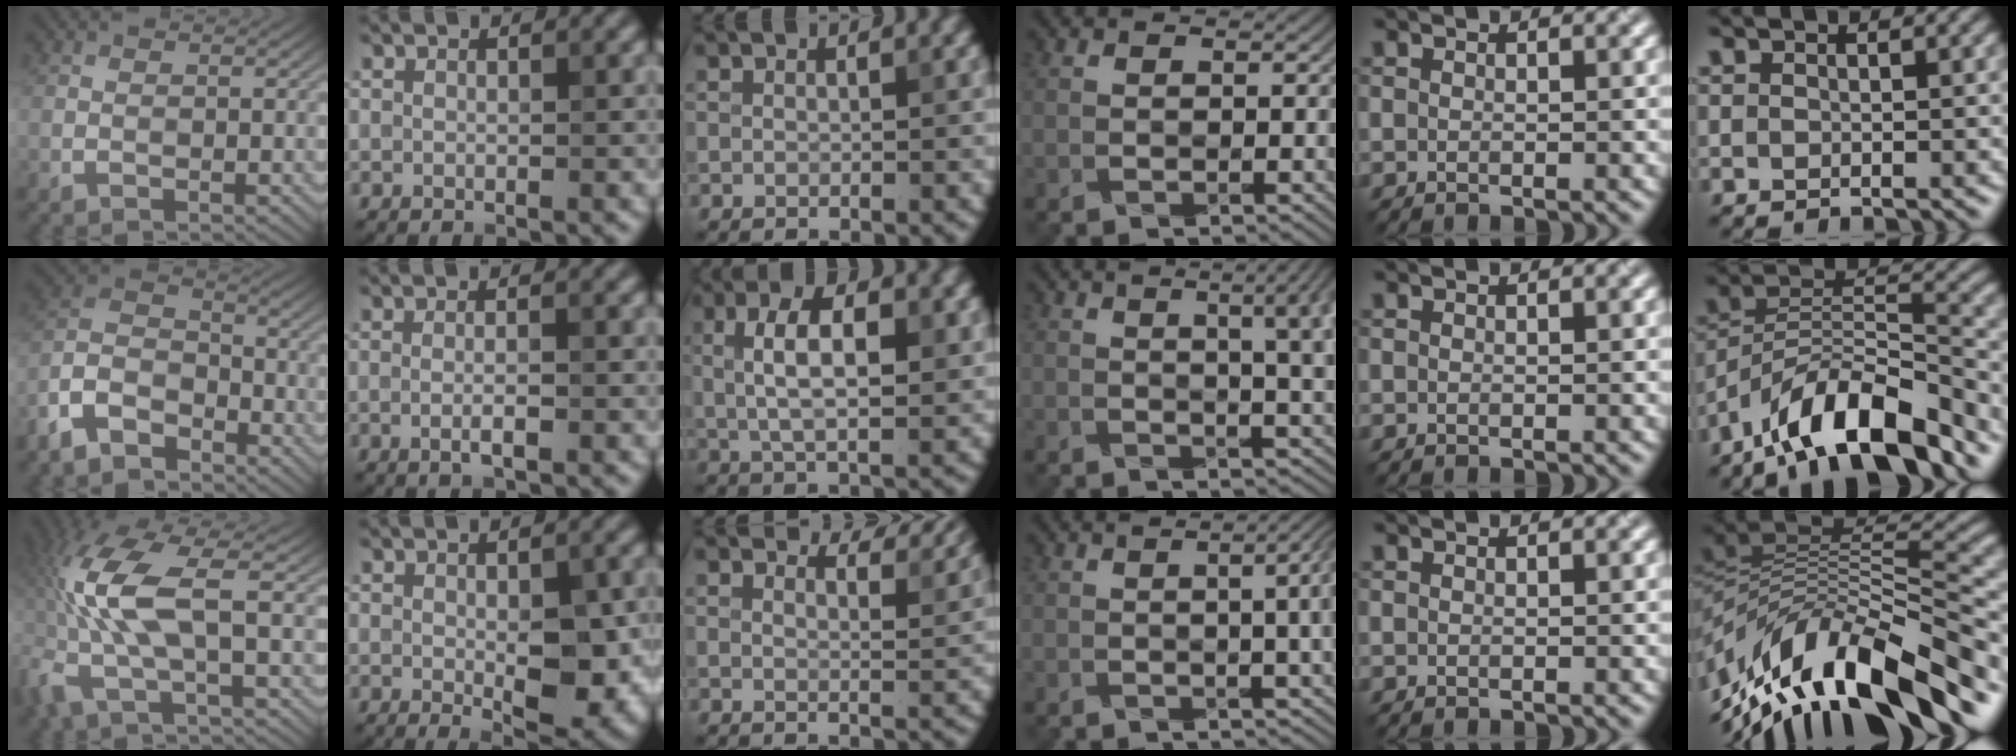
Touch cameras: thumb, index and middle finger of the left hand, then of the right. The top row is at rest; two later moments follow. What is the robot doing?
{"motion": "wrap", "object": "scarf"}